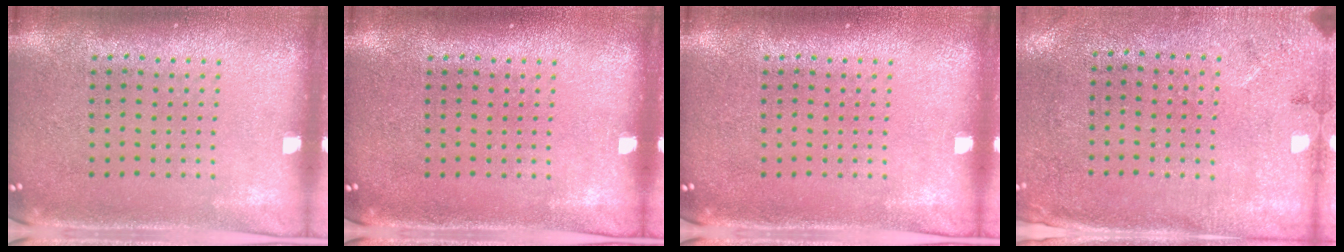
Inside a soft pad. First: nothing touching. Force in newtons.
{"total": 0.0}
{"total": 0.0}
{"total": 2.7, "press": 2.2, "slide": 1.6}